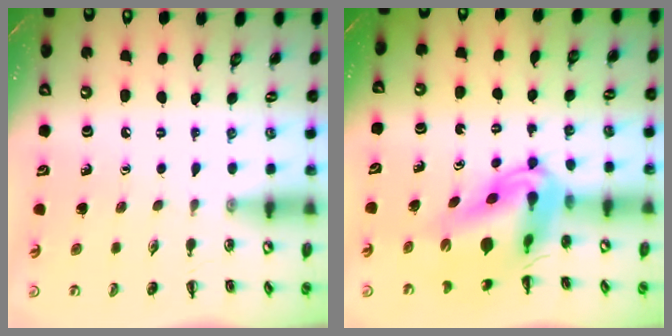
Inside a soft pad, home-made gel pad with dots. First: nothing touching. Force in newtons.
{"total": 10.5, "press": 10.0, "slide": 3.1}